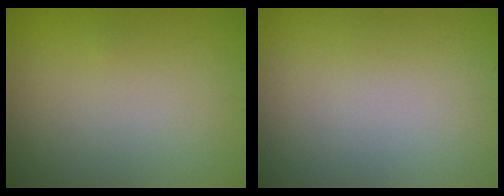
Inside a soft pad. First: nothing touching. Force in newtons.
{"total": 0.0}